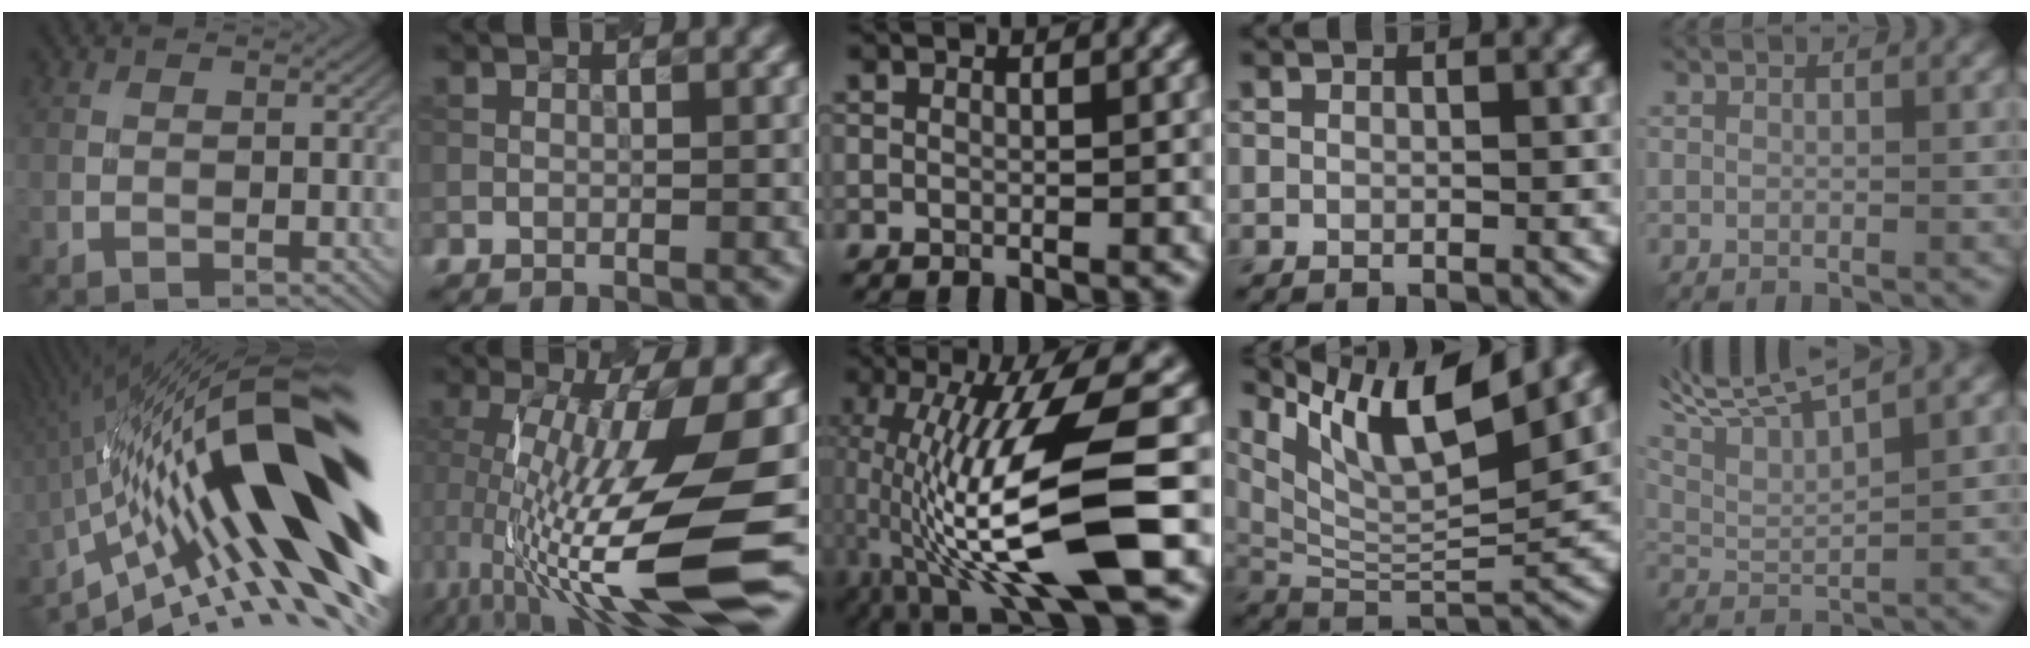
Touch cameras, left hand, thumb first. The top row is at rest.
{"thumb": {"total": 19.8, "force": [-1.8, 5.6, 18.9], "torque": [-0.290, 0.018, -0.055]}, "index": {"total": 15.0, "force": [-2.5, 3.8, 14.3], "torque": [-0.257, -0.005, -0.038]}, "middle": {"total": 12.6, "force": [-2.9, 2.4, 12.0], "torque": [-0.221, -0.001, -0.046]}, "ring": {"total": 10.1, "force": [6.3, 2.4, 7.5], "torque": [-0.134, -0.004, 0.123]}, "little": {"total": 6.4, "force": [4.5, 1.3, 4.4], "torque": [-0.093, 0.017, 0.084]}}